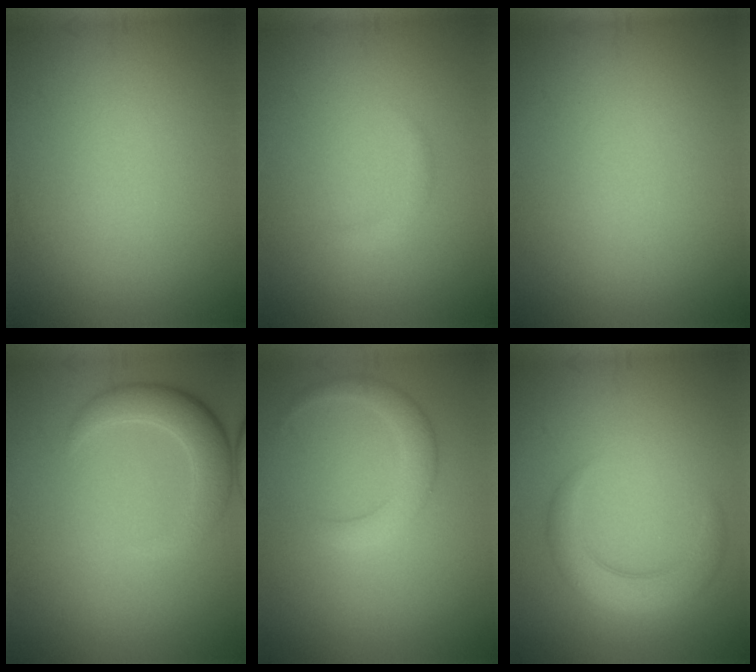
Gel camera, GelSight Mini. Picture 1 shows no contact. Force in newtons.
{"total": 0.9, "press": 0.9, "slide": 0.1}
{"total": 0.0}
{"total": 3.7, "press": 3.7, "slide": 0.2}
{"total": 2.6, "press": 2.6, "slide": 0.2}
{"total": 3.5, "press": 3.5, "slide": 0.1}